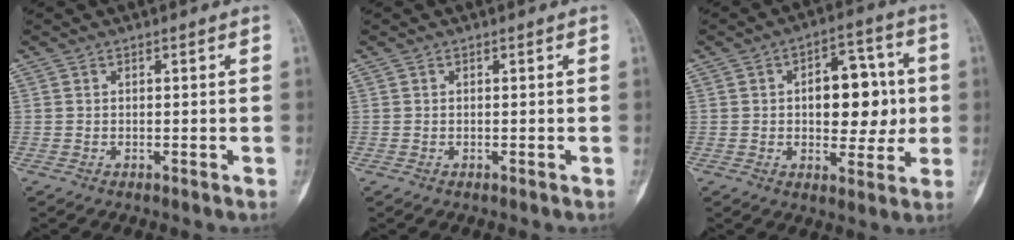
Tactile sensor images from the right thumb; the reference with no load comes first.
{"total": 0.0}
{"total": 13.2, "force": [0.8, 7.7, 10.6], "torque": [-0.099, 0.013, 0.012]}